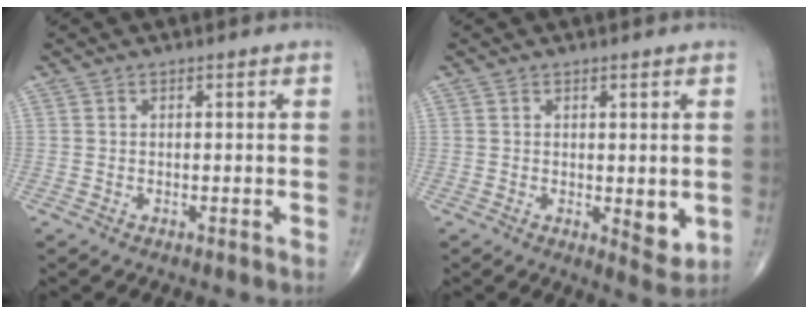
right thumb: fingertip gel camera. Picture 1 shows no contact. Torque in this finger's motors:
{"motor_torque": [2.60, 2.42, 0.75, -0.31, 0.07]}